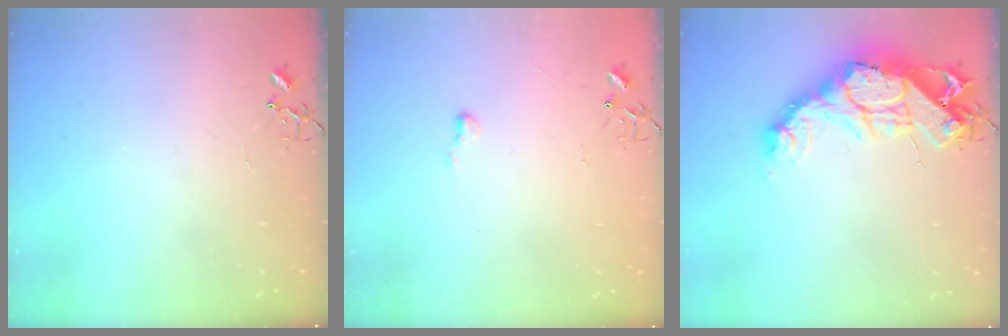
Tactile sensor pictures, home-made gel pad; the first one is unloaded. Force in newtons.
{"total": 4.5, "press": 4.5, "slide": 0.4}
{"total": 17.6, "press": 17.5, "slide": 2.1}